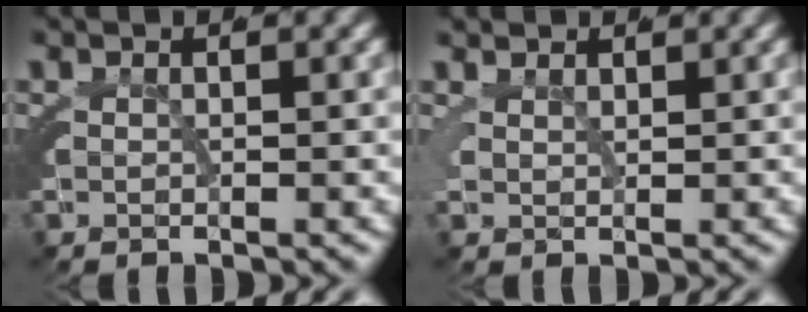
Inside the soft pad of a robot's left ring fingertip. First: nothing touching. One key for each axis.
{"total": 1.9, "fx": 1.7, "fy": 0.6, "fz": 0.6, "tx": -0.012, "ty": 0.001, "tz": 0.035}